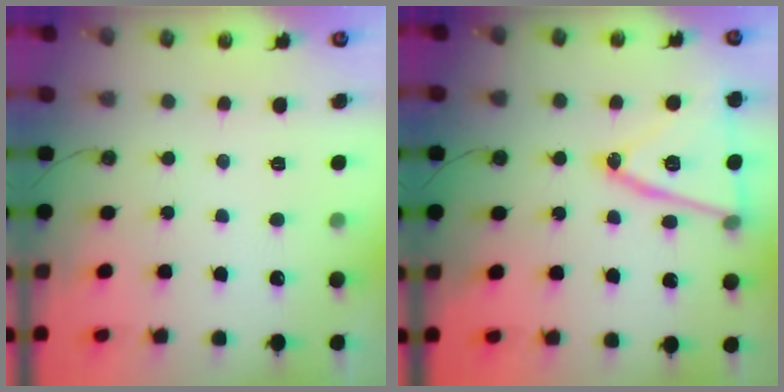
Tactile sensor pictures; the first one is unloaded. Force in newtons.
{"total": 17.6, "press": 17.3, "slide": 3.5}